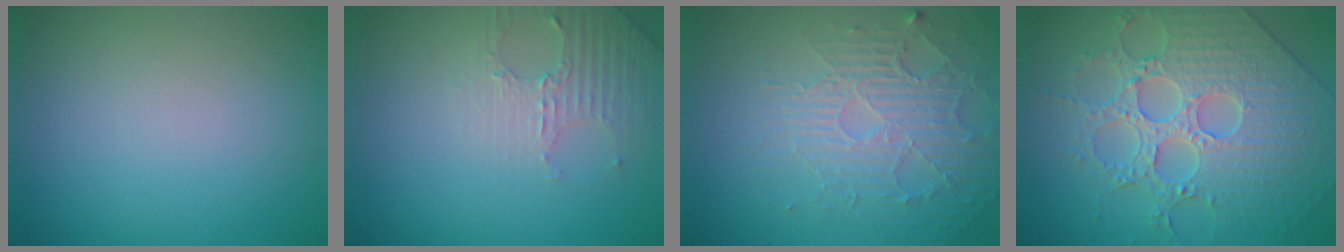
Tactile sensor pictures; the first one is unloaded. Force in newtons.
{"total": 3.0, "press": 2.9, "slide": 0.7}
{"total": 5.7, "press": 3.4, "slide": 4.6}
{"total": 6.1, "press": 5.6, "slide": 2.3}